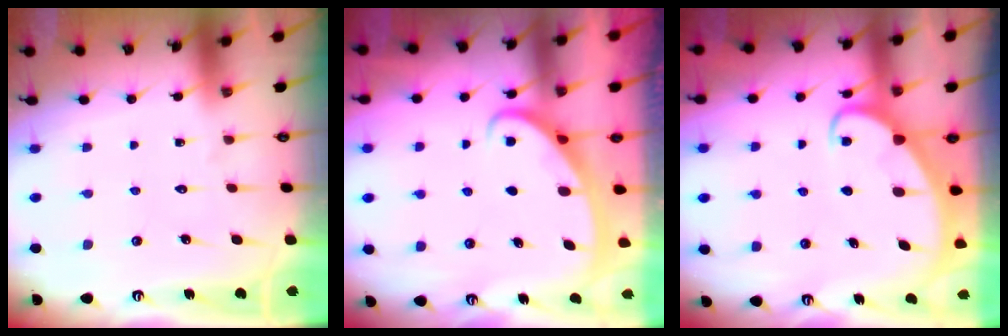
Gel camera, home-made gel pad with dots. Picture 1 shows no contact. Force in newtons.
{"total": 2.7, "press": 2.7, "slide": 0.4}
{"total": 3.0, "press": 3.0, "slide": 0.4}